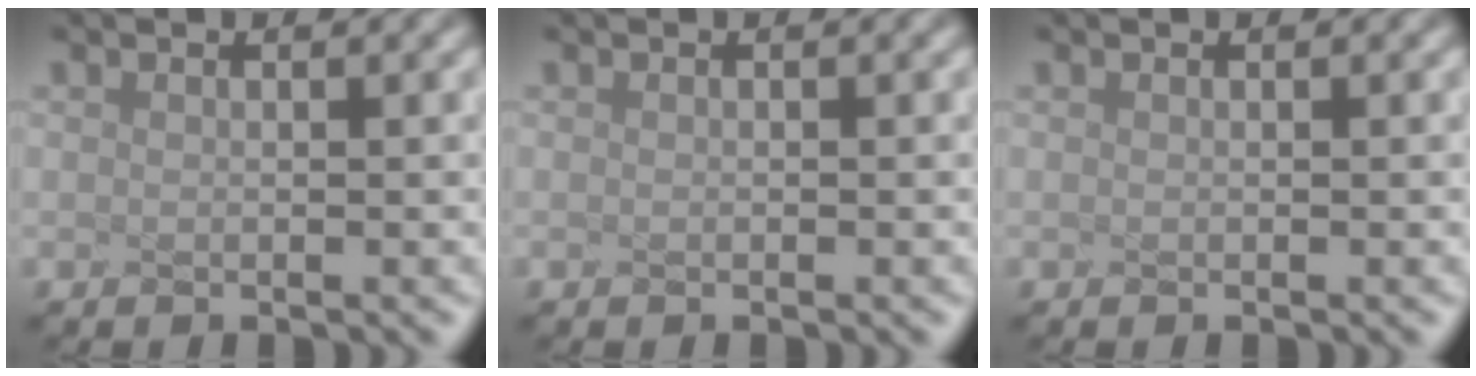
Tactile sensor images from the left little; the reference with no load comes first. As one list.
[{"total": 0.0}, {"total": 0.0}]